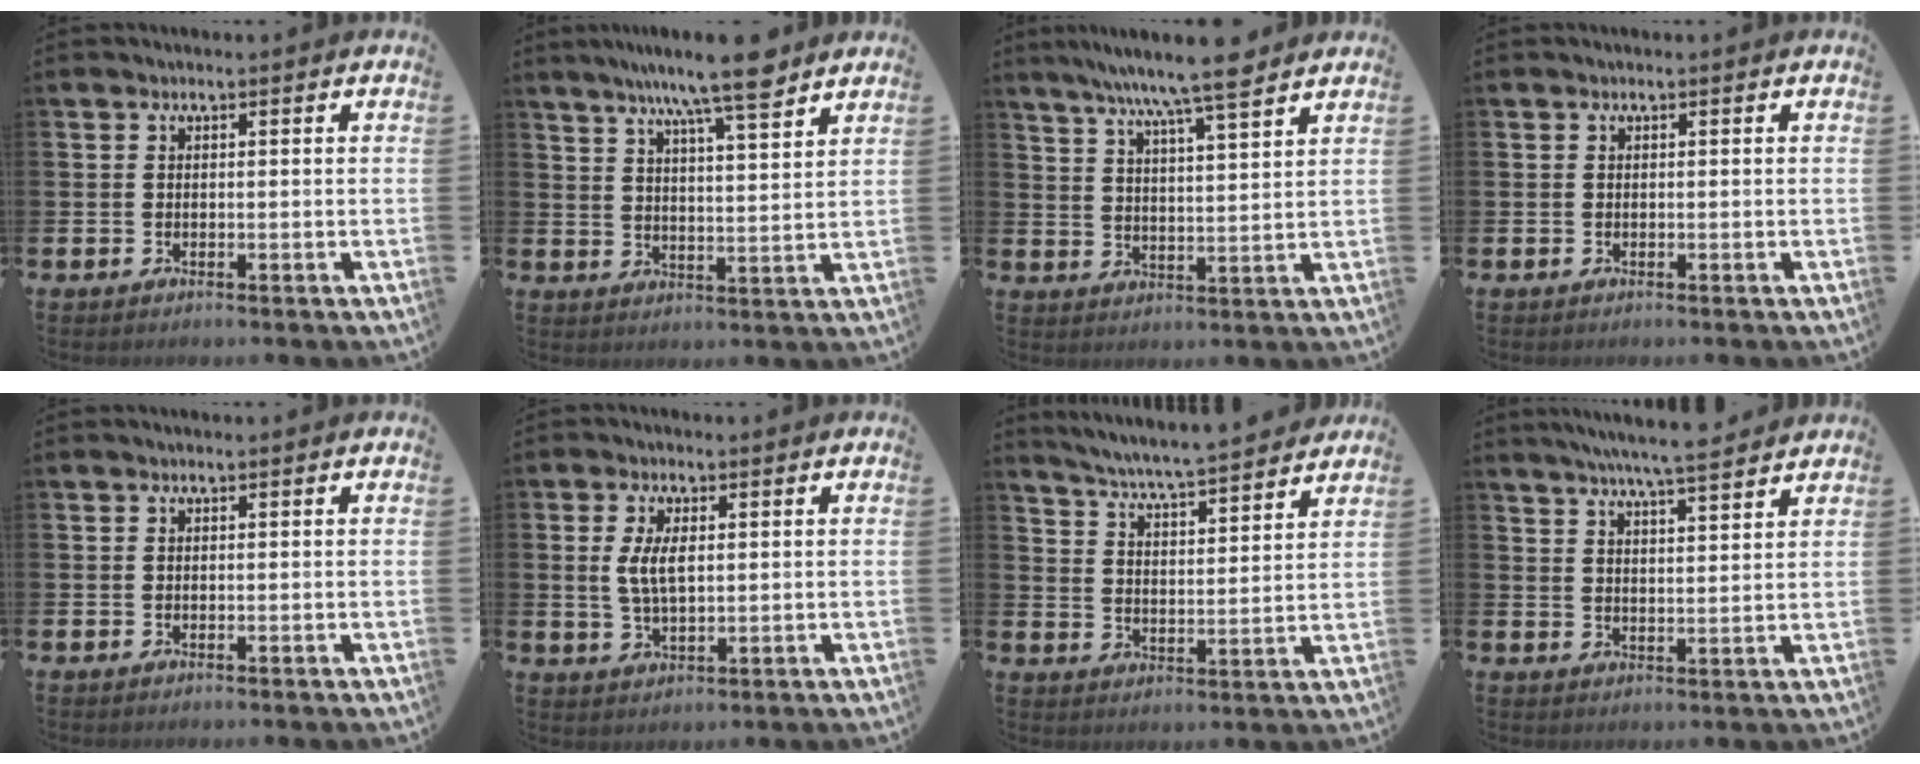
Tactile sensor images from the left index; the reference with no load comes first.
{"total": 9.8, "force": [8.1, 1.1, 5.3], "torque": [-0.104, -0.033, 0.141]}
{"total": 8.9, "force": [7.8, 0.4, 4.2], "torque": [-0.092, -0.035, 0.136]}
{"total": 0.0}
{"total": 0.0}
{"total": 4.5, "force": [1.2, 2.1, 3.8], "torque": [-0.071, 0.004, 0.018]}
{"total": 6.0, "force": [5.8, -0.4, 1.5], "torque": [-0.057, -0.045, 0.100]}
{"total": 6.6, "force": [6.2, -0.2, 2.0], "torque": [-0.047, -0.030, 0.109]}